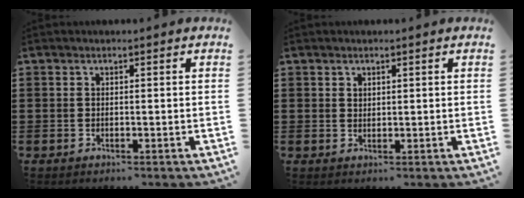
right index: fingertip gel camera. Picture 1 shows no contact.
{"total": 1.0, "force": [0.8, 0.6, 0.3], "torque": [-0.006, 0.002, 0.015]}